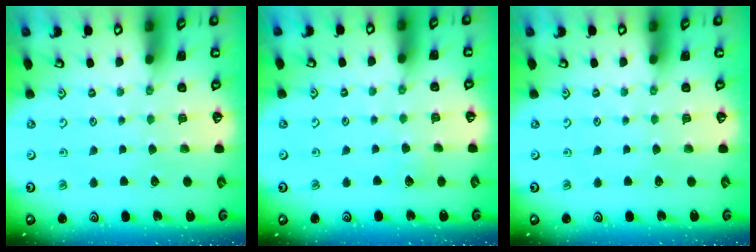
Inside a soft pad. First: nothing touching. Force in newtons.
{"total": 3.4, "press": 3.4, "slide": 0.4}
{"total": 0.0}